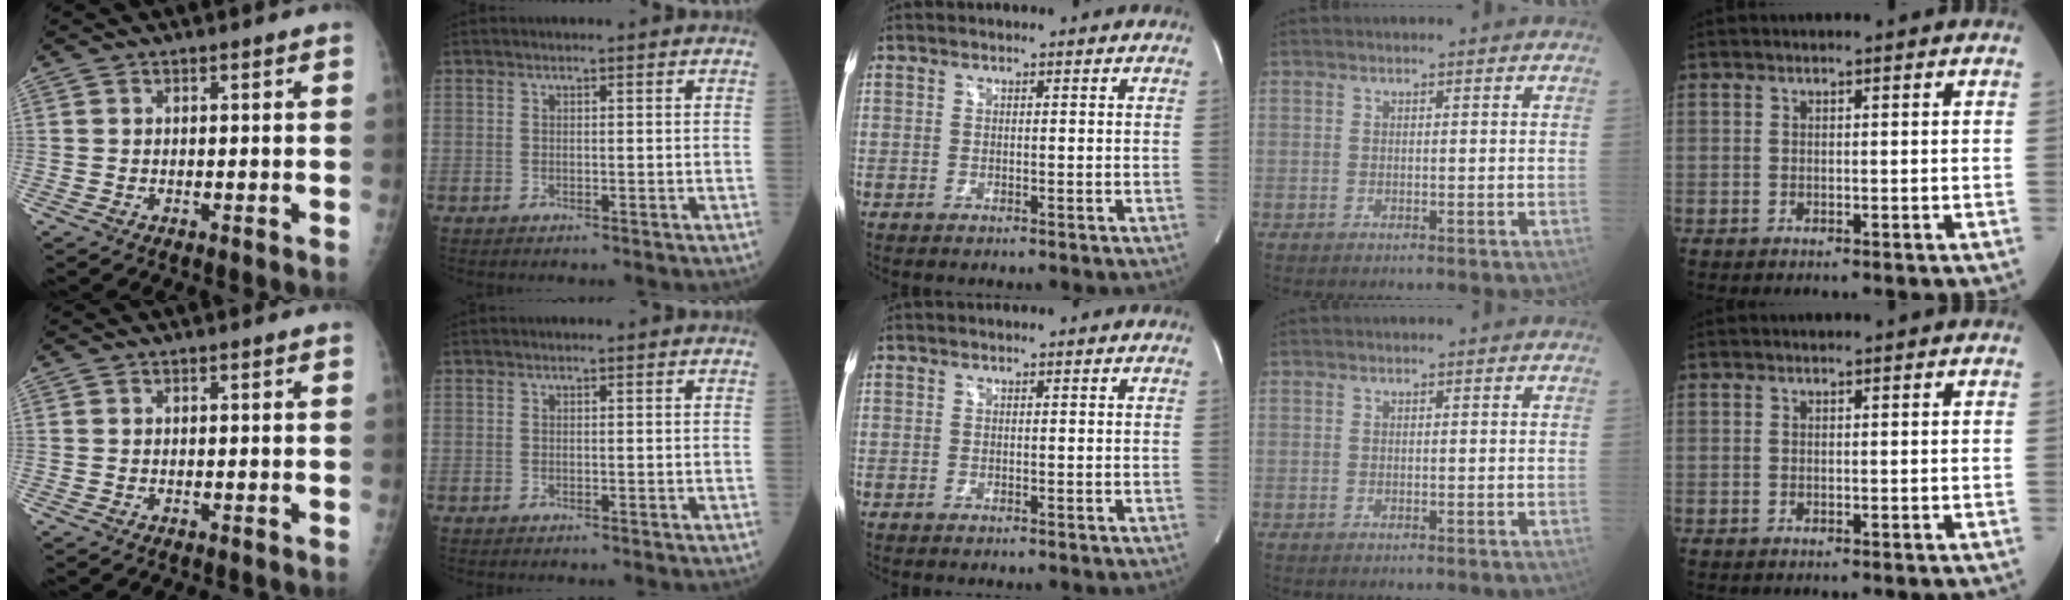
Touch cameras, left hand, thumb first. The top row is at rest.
{}